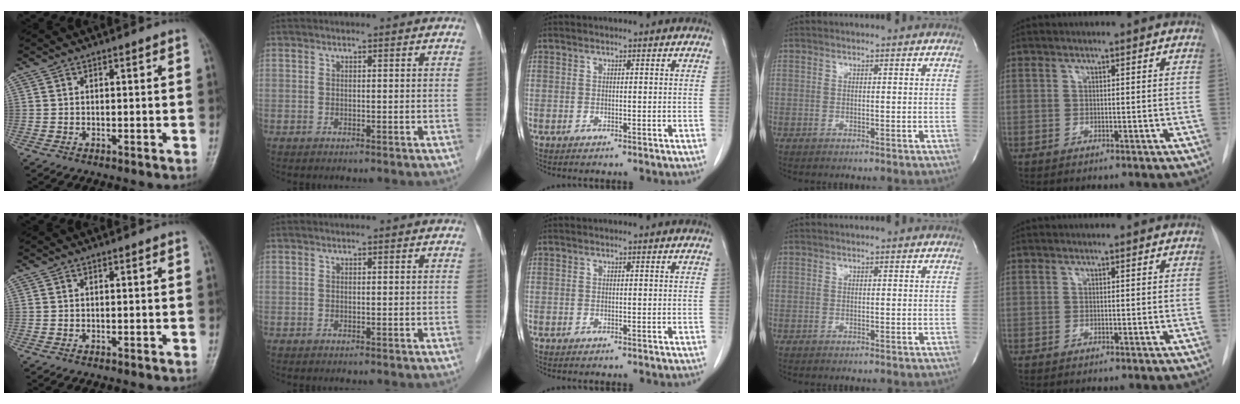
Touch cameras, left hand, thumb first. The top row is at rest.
{}